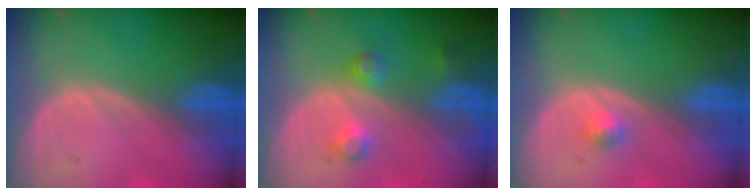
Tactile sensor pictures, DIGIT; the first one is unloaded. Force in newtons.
{"total": 3.6, "press": 3.4, "slide": 1.1}
{"total": 1.5, "press": 1.3, "slide": 0.8}